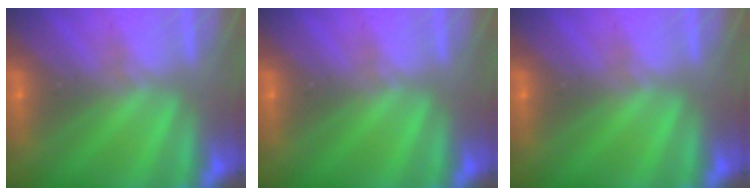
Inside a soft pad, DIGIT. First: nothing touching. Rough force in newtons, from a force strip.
{"total": 0.0}
{"total": 0.0}